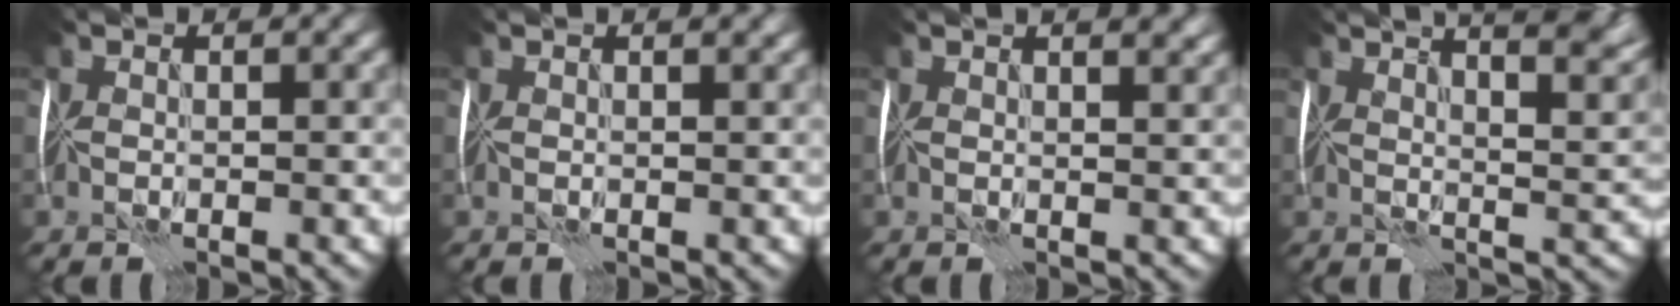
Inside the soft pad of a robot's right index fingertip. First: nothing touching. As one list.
[{"total": 1.8, "force": [1.2, 0.5, 1.2], "torque": [-0.008, 0.013, 0.001]}, {"total": 5.2, "force": [3.4, 2.1, 3.2], "torque": [-0.019, 0.035, 0.021]}, {"total": 12.9, "force": [8.2, 4.5, 8.9], "torque": [-0.091, 0.050, 0.081]}]